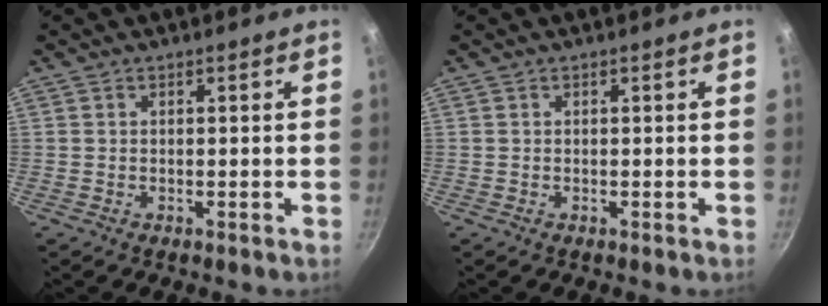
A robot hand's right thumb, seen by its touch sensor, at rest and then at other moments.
{"total": 0.0}